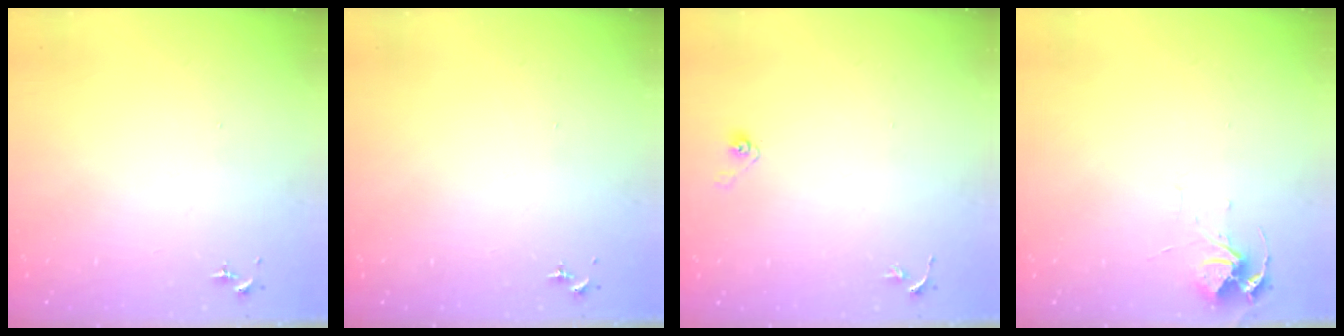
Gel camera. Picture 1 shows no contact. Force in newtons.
{"total": 0.0}
{"total": 3.7, "press": 3.2, "slide": 1.9}
{"total": 7.1, "press": 7.1, "slide": 0.5}